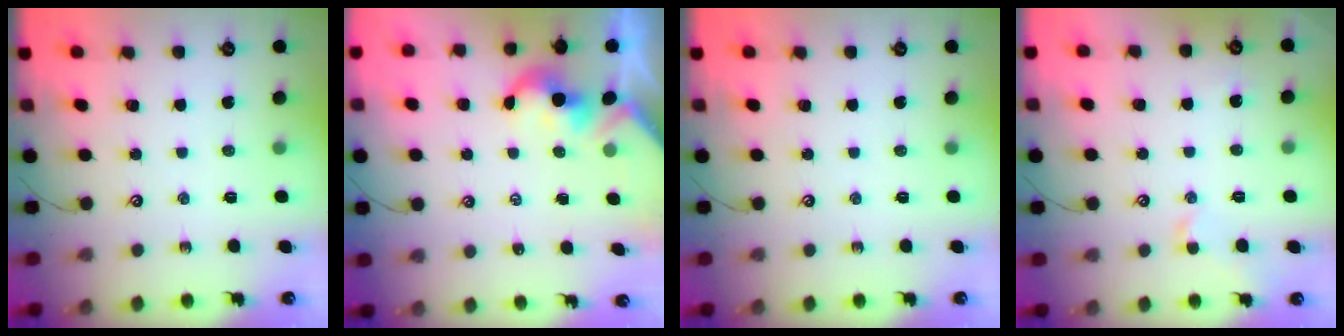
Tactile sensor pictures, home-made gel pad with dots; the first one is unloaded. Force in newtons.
{"total": 2.2, "press": 2.1, "slide": 0.4}
{"total": 0.0}
{"total": 2.3, "press": 2.1, "slide": 0.9}